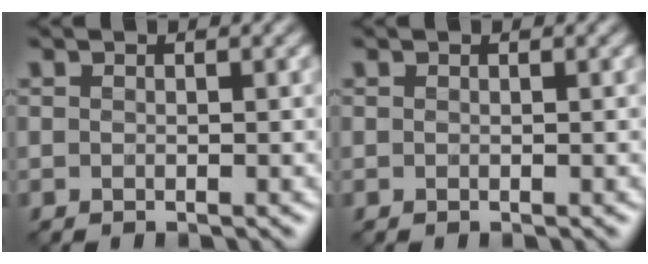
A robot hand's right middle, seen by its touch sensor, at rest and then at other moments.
{"total": 0.0}